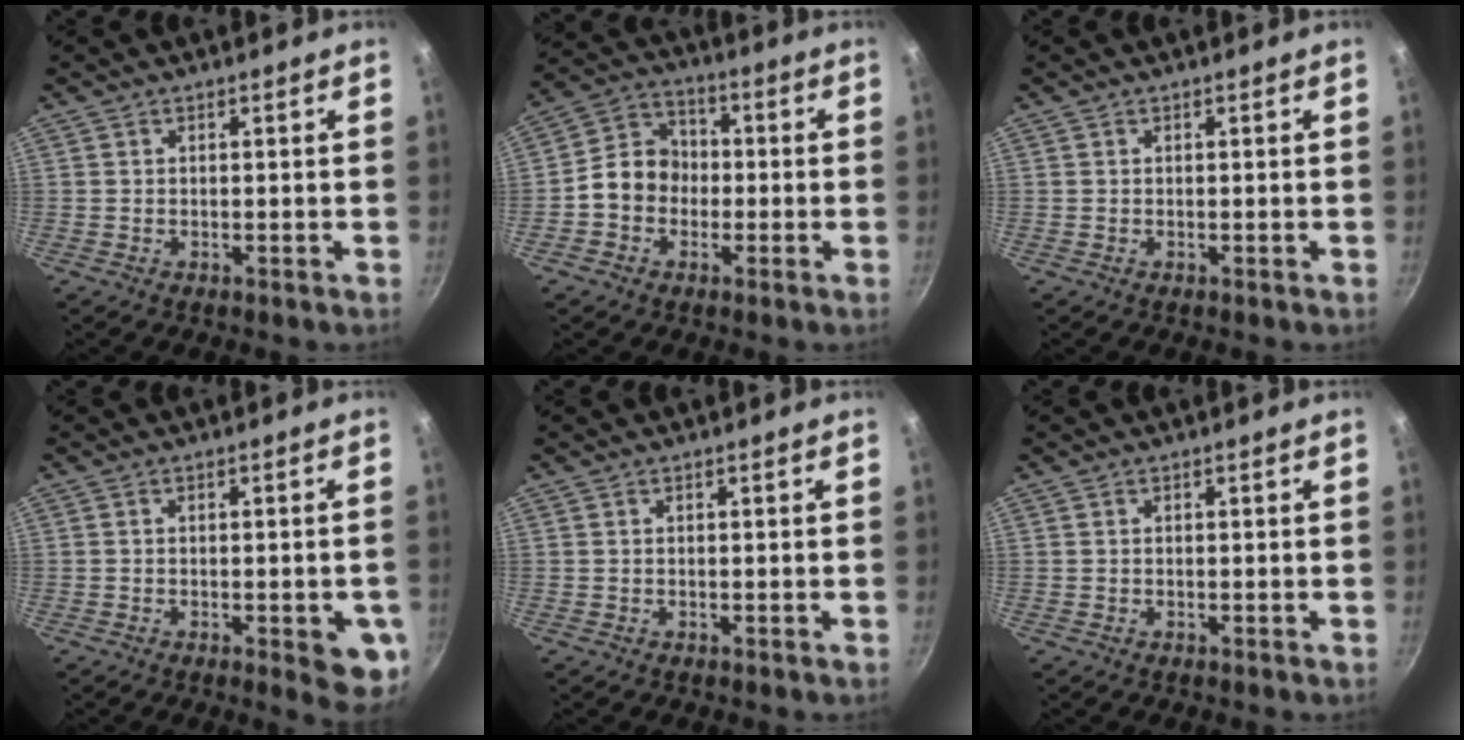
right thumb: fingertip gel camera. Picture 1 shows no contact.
{"total": 9.2, "force": [-1.5, 7.8, 4.6], "torque": [-0.044, 0.031, -0.044]}
{"total": 0.0}
{"total": 7.7, "force": [-2.5, 2.4, 6.8], "torque": [-0.058, 0.001, -0.028]}
{"total": 0.0}
{"total": 0.0}